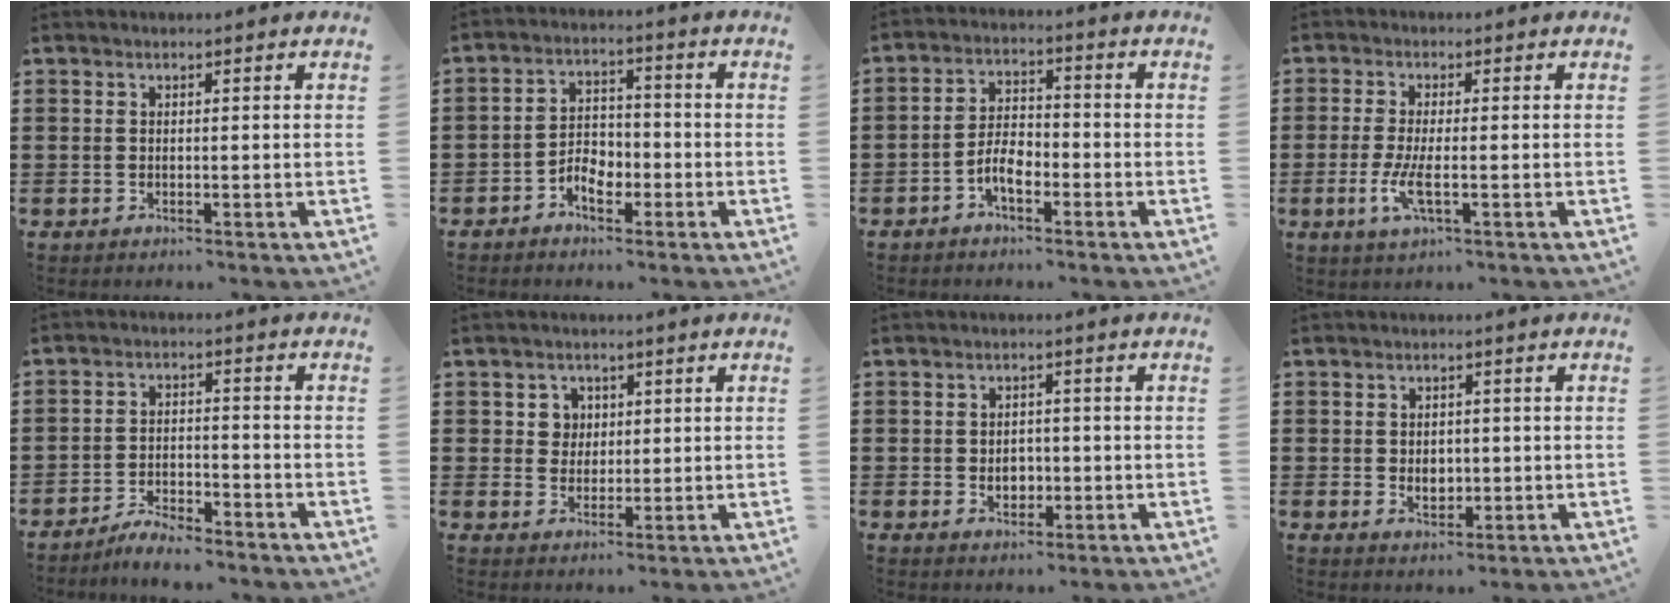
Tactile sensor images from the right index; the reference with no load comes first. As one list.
[{"total": 4.3, "force": [-2.4, 2.7, 2.4], "torque": [-0.044, 0.009, -0.046]}, {"total": 4.7, "force": [-2.4, 2.3, 3.3], "torque": [-0.078, 0.002, -0.051]}, {"total": 4.4, "force": [-1.4, 0.9, 4.0], "torque": [-0.086, -0.009, -0.029]}, {"total": 4.0, "force": [-3.9, 0.5, 0.7], "torque": [-0.016, 0.012, -0.081]}, {"total": 3.4, "force": [1.0, 3.2, 0.9], "torque": [-0.031, 0.011, 0.017]}, {"total": 2.7, "force": [-0.4, 2.2, 1.5], "torque": [-0.026, 0.004, -0.013]}, {"total": 2.4, "force": [0.0, 1.9, 1.4], "torque": [-0.025, 0.006, -0.004]}]